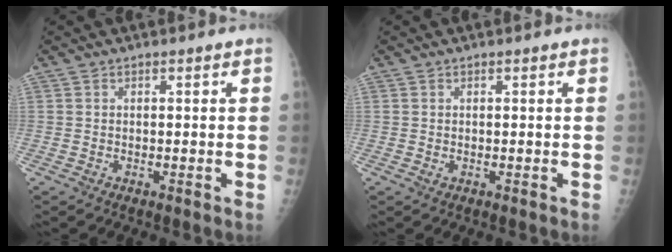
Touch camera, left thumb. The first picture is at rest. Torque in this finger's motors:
{"motor_torque": [-0.18, 0.07, 0.06, -0.03, -0.01]}